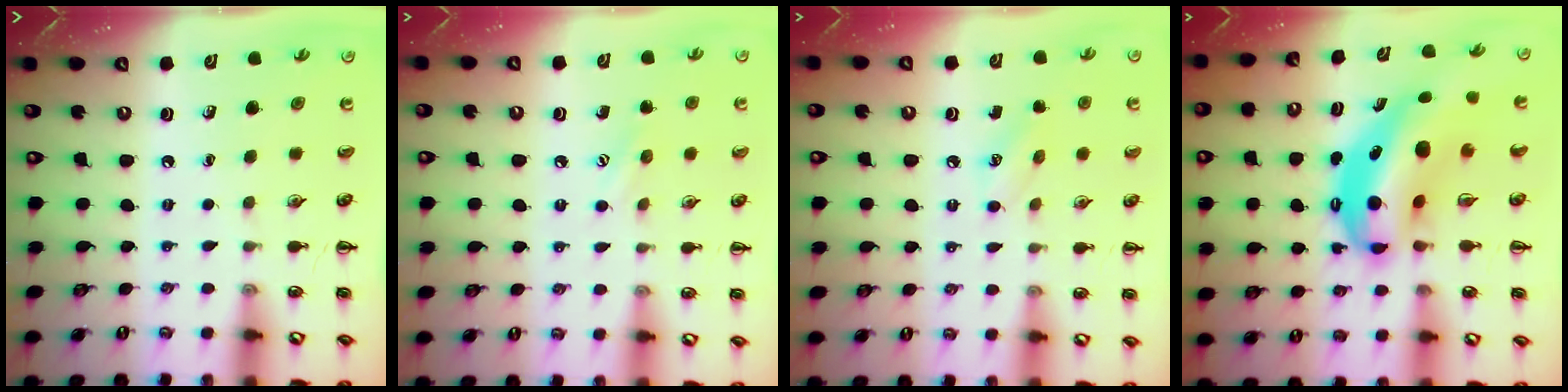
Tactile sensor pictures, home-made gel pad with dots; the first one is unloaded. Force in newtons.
{"total": 6.1, "press": 6.0, "slide": 1.3}
{"total": 6.0, "press": 5.8, "slide": 1.7}
{"total": 11.1, "press": 10.8, "slide": 2.5}